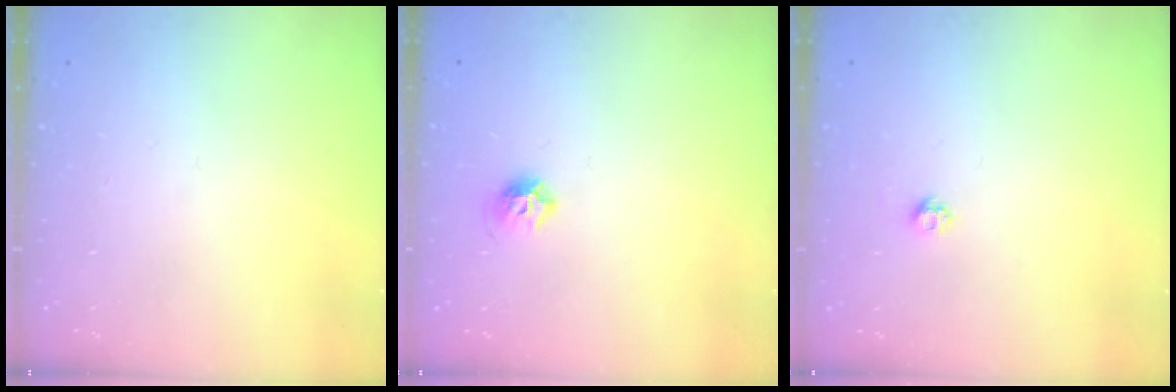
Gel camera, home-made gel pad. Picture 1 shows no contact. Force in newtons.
{"total": 5.7, "press": 5.6, "slide": 1.0}
{"total": 3.8, "press": 3.7, "slide": 0.5}